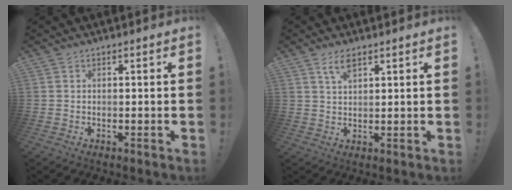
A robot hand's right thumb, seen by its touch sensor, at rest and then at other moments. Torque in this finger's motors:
{"motor_torque": [0.12, 0.52, 0.02, 0.01, 0.00]}